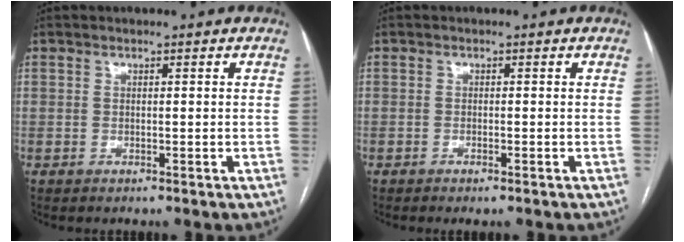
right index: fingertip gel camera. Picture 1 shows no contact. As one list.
[{"total": 1.0, "force": [-0.8, 0.1, 0.7], "torque": [-0.012, -0.002, -0.010]}]